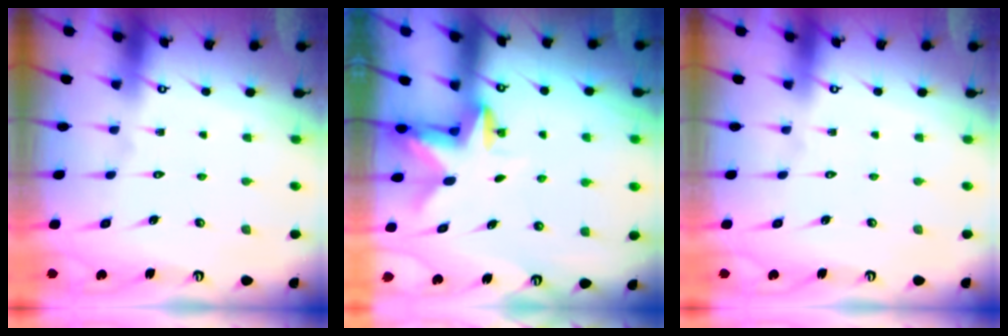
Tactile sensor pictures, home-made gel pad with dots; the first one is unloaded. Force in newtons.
{"total": 2.8, "press": 2.8, "slide": 0.6}
{"total": 0.0}